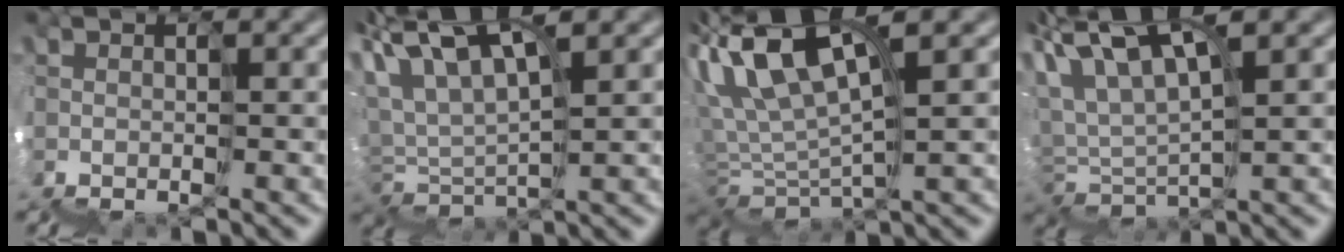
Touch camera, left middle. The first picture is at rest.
{"total": 3.9, "force": [3.9, 0.0, -0.1], "torque": [-0.031, 0.039, 0.057]}
{"total": 4.1, "force": [3.7, 0.6, 1.7], "torque": [-0.072, 0.033, 0.058]}
{"total": 3.7, "force": [3.7, -0.4, -0.2], "torque": [-0.029, 0.037, 0.055]}